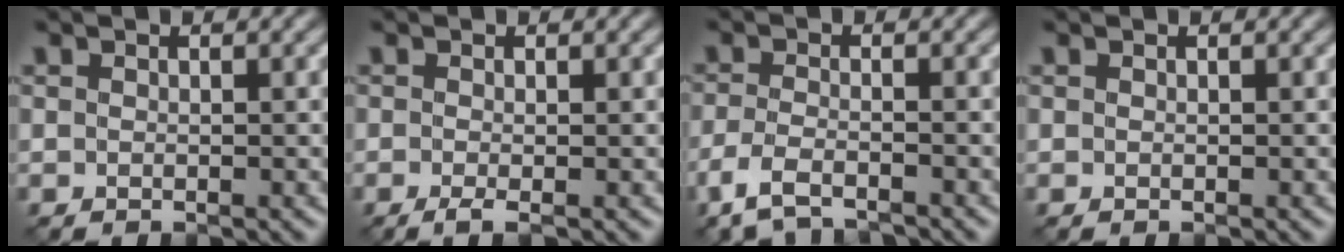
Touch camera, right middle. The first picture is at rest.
{"total": 1.1, "force": [-0.5, -0.1, 1.0], "torque": [-0.025, -0.003, -0.013]}
{"total": 3.9, "force": [-3.1, 1.1, 2.1], "torque": [-0.052, -0.009, -0.068]}
{"total": 0.0}